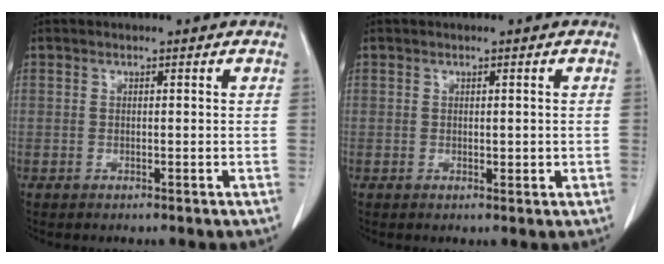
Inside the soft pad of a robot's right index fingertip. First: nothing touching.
{"total": 1.4, "force": [0.0, 0.7, 1.1], "torque": [-0.016, -0.004, 0.004]}